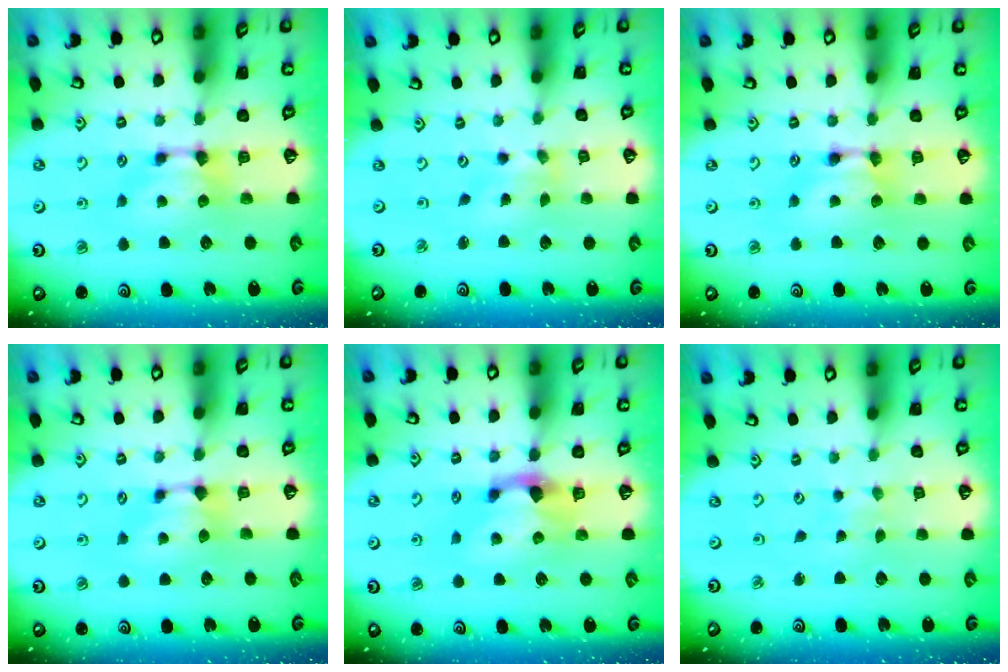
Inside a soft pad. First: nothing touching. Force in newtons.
{"total": 2.6, "press": 2.5, "slide": 0.9}
{"total": 1.8, "press": 1.8, "slide": 0.1}
{"total": 0.8, "press": 0.3, "slide": 0.7}
{"total": 1.9, "press": 1.4, "slide": 1.3}
{"total": 5.6, "press": 5.6, "slide": 0.3}